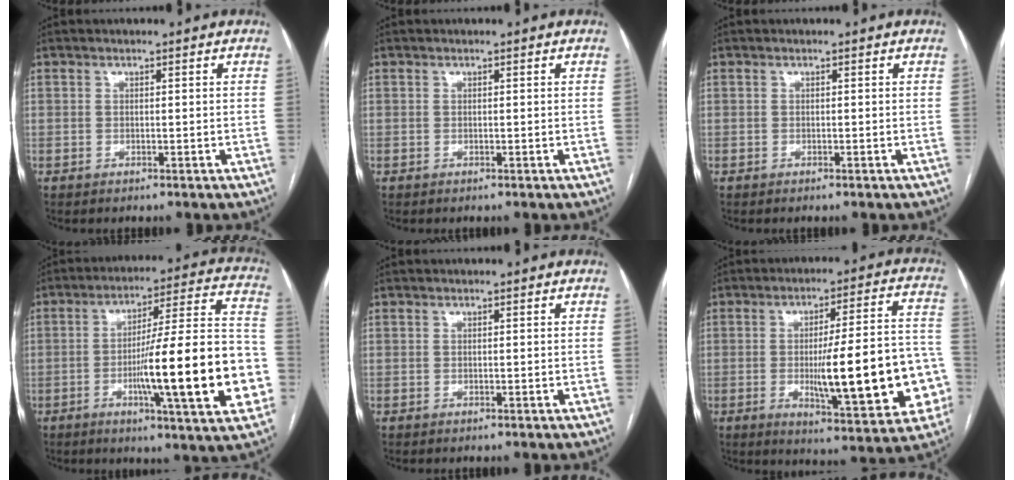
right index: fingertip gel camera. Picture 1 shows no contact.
{"total": 0.0}
{"total": 0.0}
{"total": 21.7, "force": [-5.3, 1.7, 21.0], "torque": [-0.265, 0.011, -0.074]}
{"total": 0.0}
{"total": 19.8, "force": [-3.8, 3.6, 19.1], "torque": [-0.223, 0.020, -0.040]}